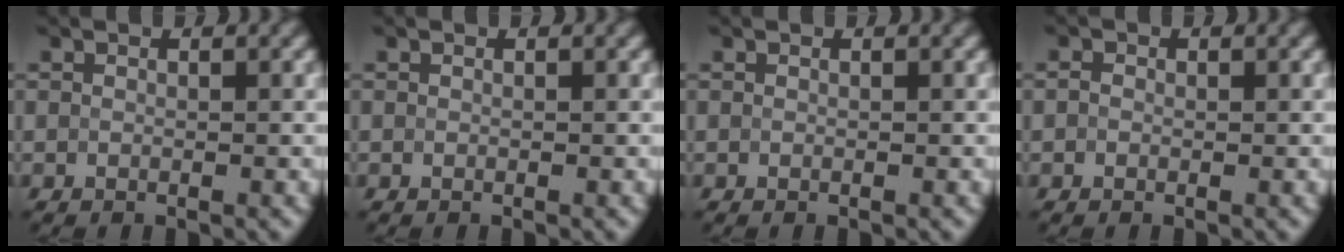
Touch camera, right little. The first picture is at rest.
{"total": 0.0}
{"total": 0.0}
{"total": 0.5, "force": [-0.1, 0.5, 0.1], "torque": [-0.001, -0.001, -0.006]}